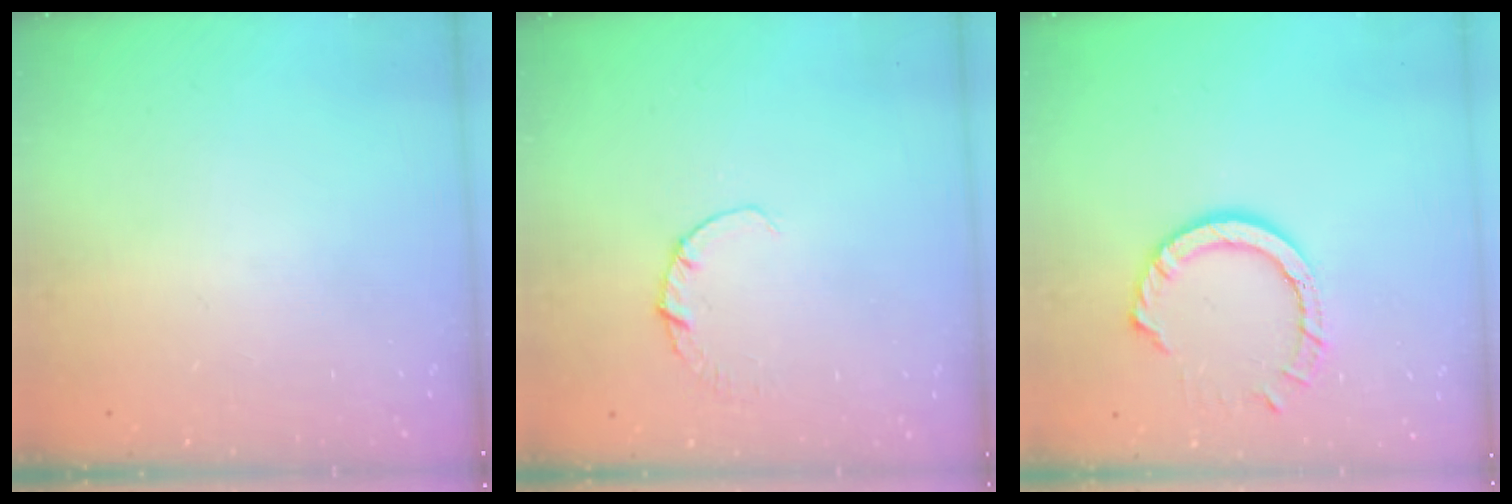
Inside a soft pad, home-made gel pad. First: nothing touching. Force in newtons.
{"total": 1.9, "press": 1.9, "slide": 0.3}
{"total": 9.4, "press": 9.3, "slide": 0.7}